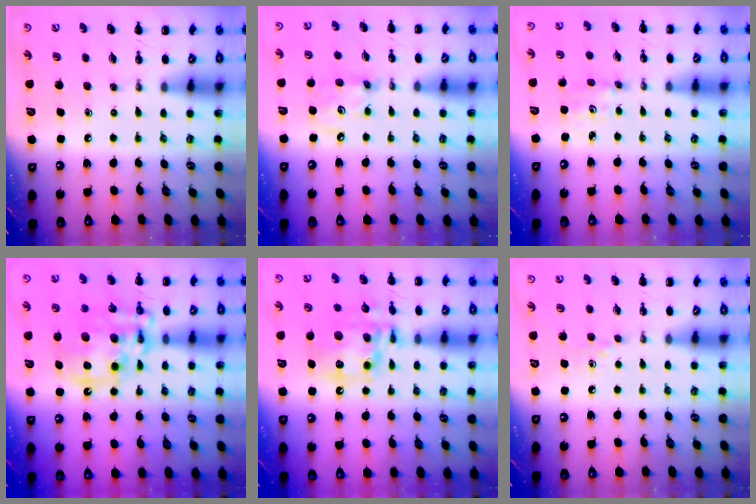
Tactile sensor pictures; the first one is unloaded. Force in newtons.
{"total": 4.4, "press": 4.3, "slide": 0.7}
{"total": 1.4, "press": 1.3, "slide": 0.5}
{"total": 16.5, "press": 16.1, "slide": 3.8}
{"total": 14.8, "press": 14.6, "slide": 2.8}
{"total": 3.0, "press": 2.7, "slide": 1.2}